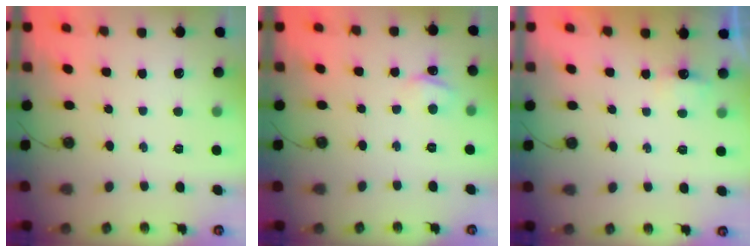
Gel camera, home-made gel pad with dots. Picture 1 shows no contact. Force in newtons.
{"total": 2.8, "press": 2.7, "slide": 0.4}
{"total": 2.7, "press": 2.6, "slide": 0.4}